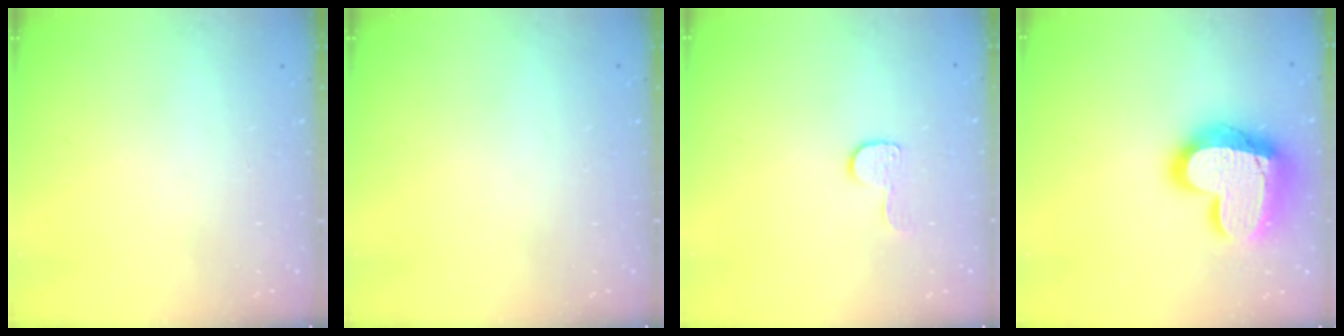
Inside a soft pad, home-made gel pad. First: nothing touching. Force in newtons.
{"total": 0.0}
{"total": 6.7, "press": 6.7, "slide": 0.4}
{"total": 21.4, "press": 21.3, "slide": 1.7}